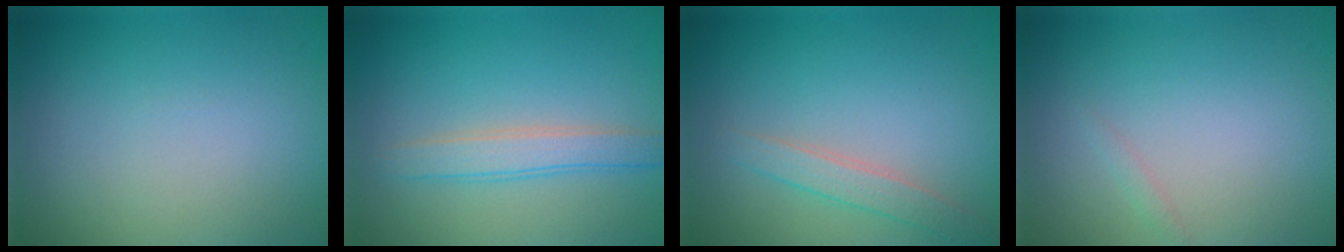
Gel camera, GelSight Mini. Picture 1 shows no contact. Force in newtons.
{"total": 2.7, "press": 2.7, "slide": 0.0}
{"total": 2.0, "press": 2.0, "slide": 0.0}
{"total": 0.6, "press": 0.6, "slide": 0.1}